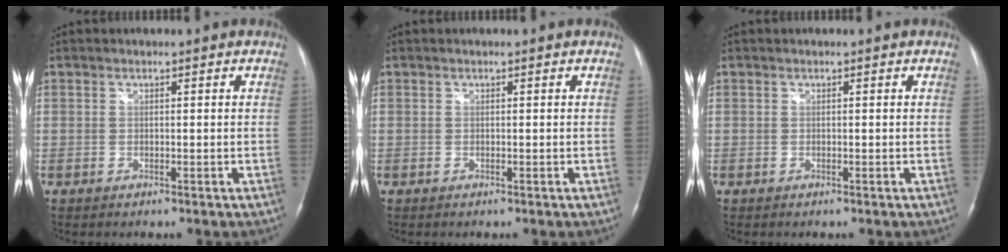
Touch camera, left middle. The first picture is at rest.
{"total": 0.0}
{"total": 0.0}